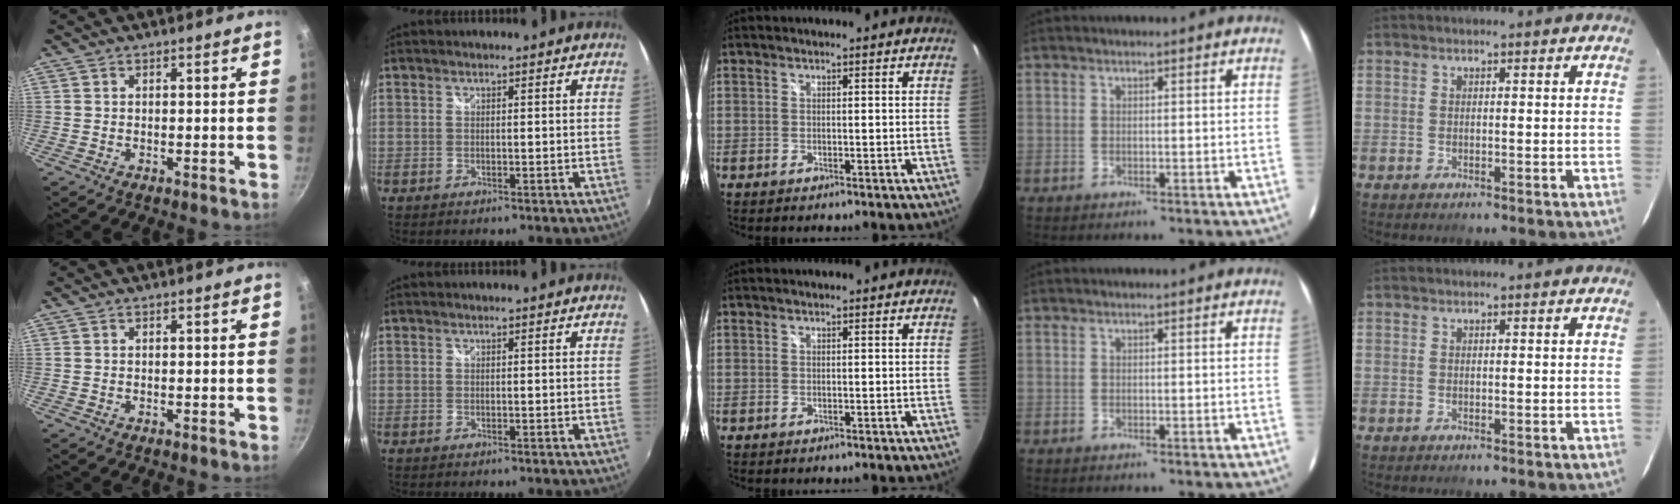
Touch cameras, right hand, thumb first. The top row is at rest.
{}